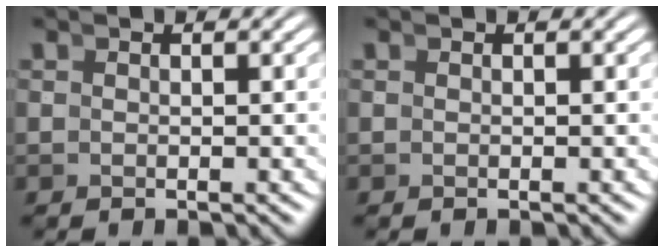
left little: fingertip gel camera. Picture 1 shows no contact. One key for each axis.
{"total": 0.0}